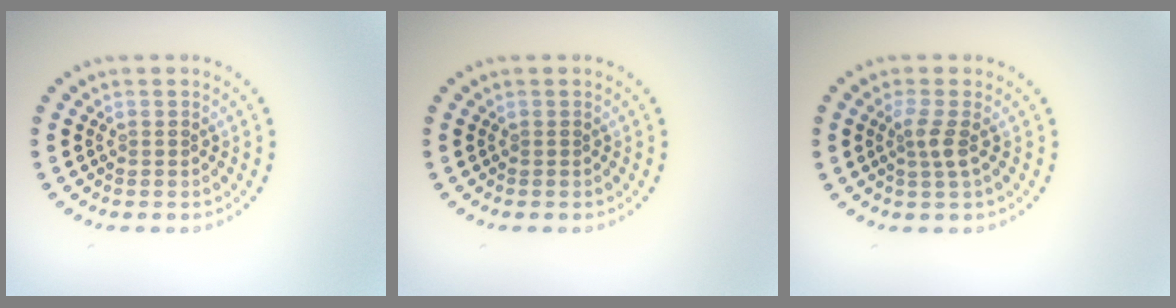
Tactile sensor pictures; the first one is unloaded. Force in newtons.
{"total": 0.0}
{"total": 2.0, "press": 1.4, "slide": 1.4}